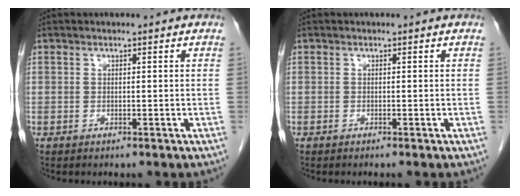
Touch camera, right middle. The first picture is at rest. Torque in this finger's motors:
{"motor_torque": [0.02, -0.01, -0.03, -0.01]}